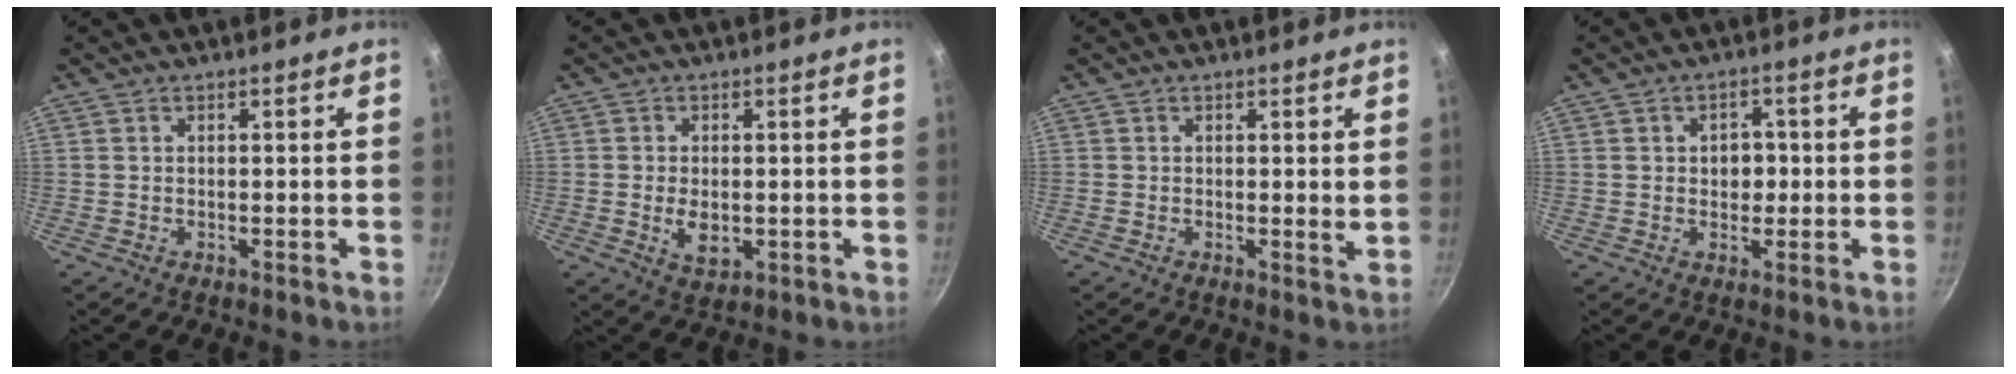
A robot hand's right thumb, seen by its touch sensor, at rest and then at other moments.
{"total": 4.8, "force": [-0.5, 3.0, 3.7], "torque": [-0.062, -0.007, -0.003]}
{"total": 2.0, "force": [0.7, 0.4, 1.8], "torque": [-0.028, -0.010, 0.006]}
{"total": 4.1, "force": [0.1, 3.2, 2.5], "torque": [-0.009, 0.008, 0.000]}